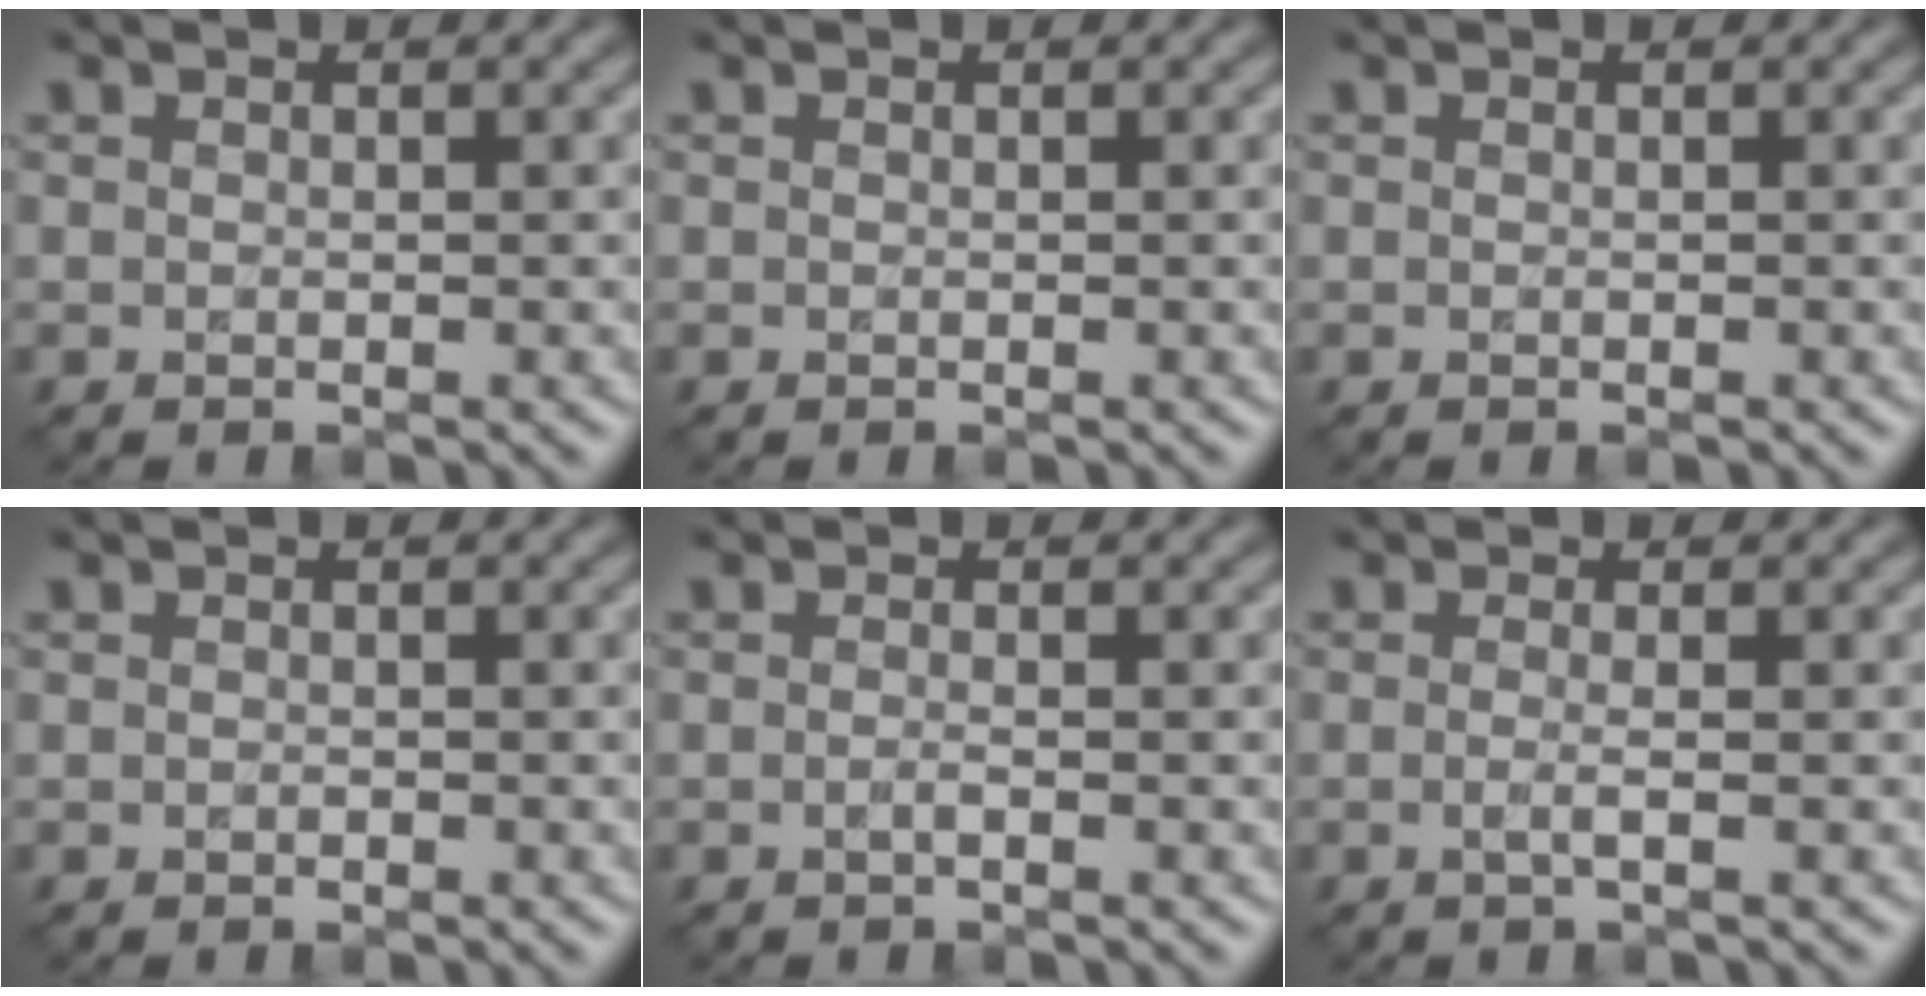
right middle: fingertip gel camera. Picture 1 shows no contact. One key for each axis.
{"total": 0.0}
{"total": 0.0}
{"total": 0.0}
{"total": 0.9, "fx": -0.3, "fy": 0.2, "fz": 0.8, "tx": -0.014, "ty": -0.002, "tz": -0.008}
{"total": 1.5, "fx": -0.2, "fy": 0.5, "fz": 1.4, "tx": -0.022, "ty": -0.005, "tz": -0.009}